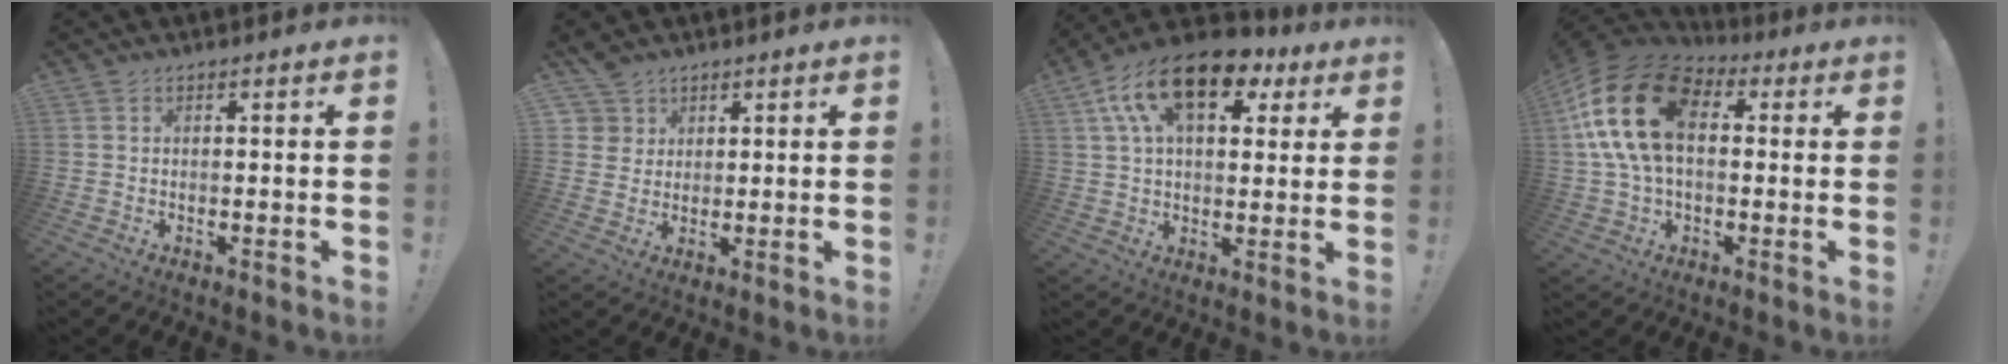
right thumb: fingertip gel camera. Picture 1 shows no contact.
{"total": 5.3, "force": [3.2, 4.2, 0.6], "torque": [-0.013, -0.018, 0.063]}
{"total": 18.0, "force": [8.3, 9.9, 12.6], "torque": [-0.205, -0.027, 0.147]}
{"total": 21.2, "force": [4.6, 12.9, 16.2], "torque": [-0.313, 0.008, 0.085]}